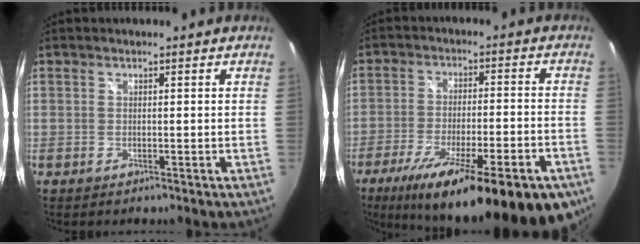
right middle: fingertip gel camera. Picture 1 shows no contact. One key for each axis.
{"total": 24.6, "fx": -16.5, "fy": 5.0, "fz": 17.6, "tx": -0.285, "ty": -0.053, "tz": -0.241}